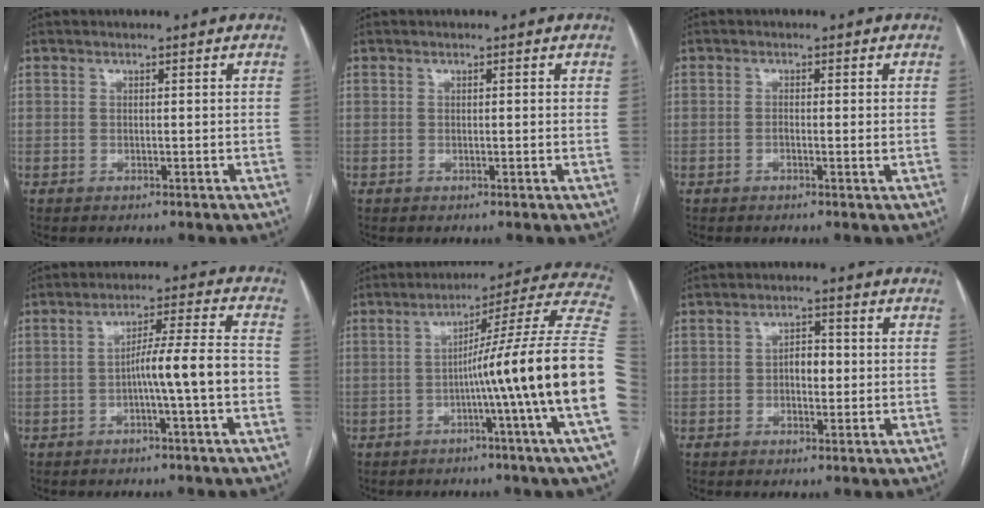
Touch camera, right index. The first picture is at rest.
{"total": 0.5, "force": [0.2, 0.0, 0.5], "torque": [-0.009, 0.000, 0.001]}
{"total": 1.6, "force": [-0.3, 0.3, 1.6], "torque": [-0.026, 0.000, -0.004]}
{"total": 7.8, "force": [-2.3, -0.6, 7.4], "torque": [-0.119, 0.018, -0.034]}
{"total": 20.2, "force": [-3.6, -3.3, 19.6], "torque": [-0.207, 0.019, -0.071]}
{"total": 3.2, "force": [-0.2, 1.7, 2.7], "torque": [-0.039, 0.009, -0.003]}